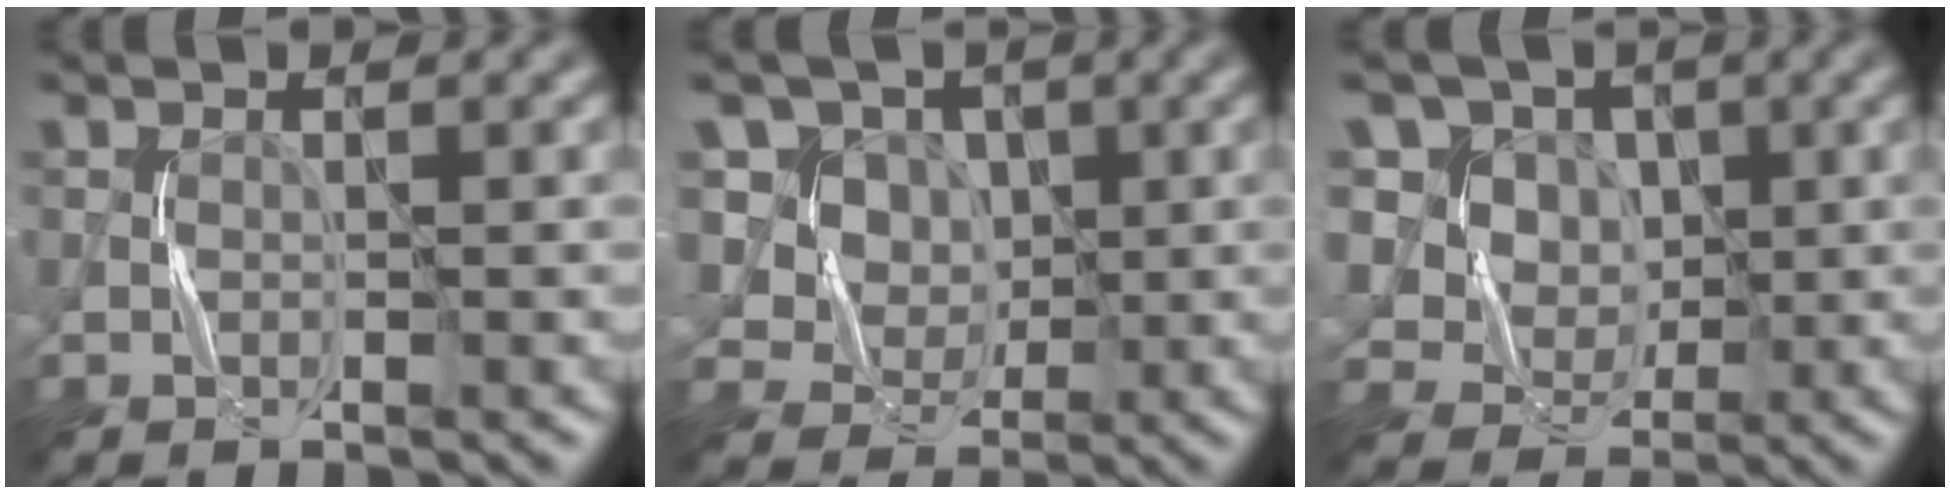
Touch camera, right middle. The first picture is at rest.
{"total": 9.8, "force": [4.0, 8.0, 4.1], "torque": [-0.088, 0.011, 0.056]}
{"total": 11.4, "force": [4.8, 9.1, 4.8], "torque": [-0.117, 0.019, 0.074]}